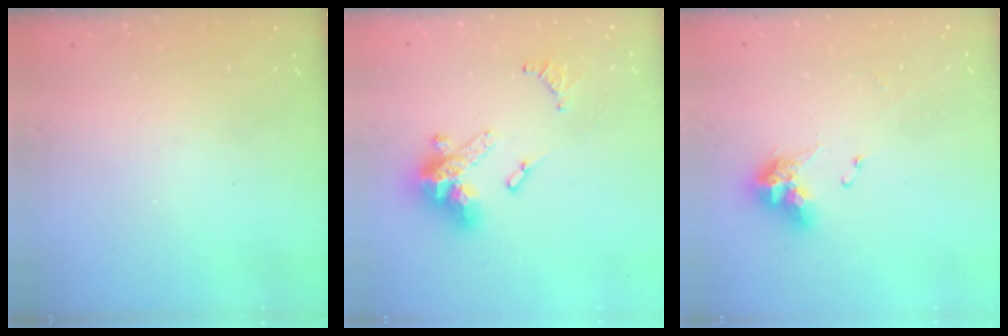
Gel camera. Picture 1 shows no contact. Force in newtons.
{"total": 15.9, "press": 15.8, "slide": 1.3}
{"total": 10.4, "press": 10.3, "slide": 1.1}